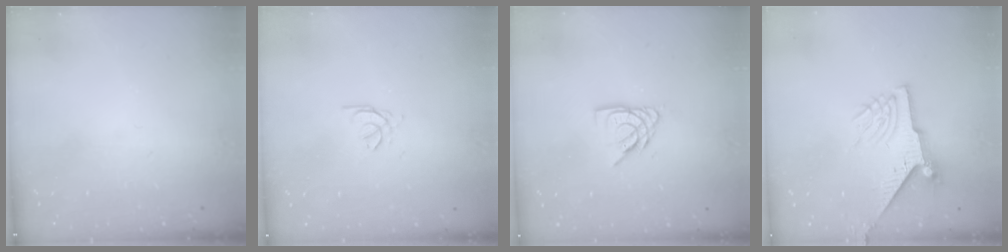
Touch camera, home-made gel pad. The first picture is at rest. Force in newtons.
{"total": 1.2, "press": 1.1, "slide": 0.4}
{"total": 6.7, "press": 6.7, "slide": 0.6}
{"total": 7.9, "press": 7.9, "slide": 0.8}